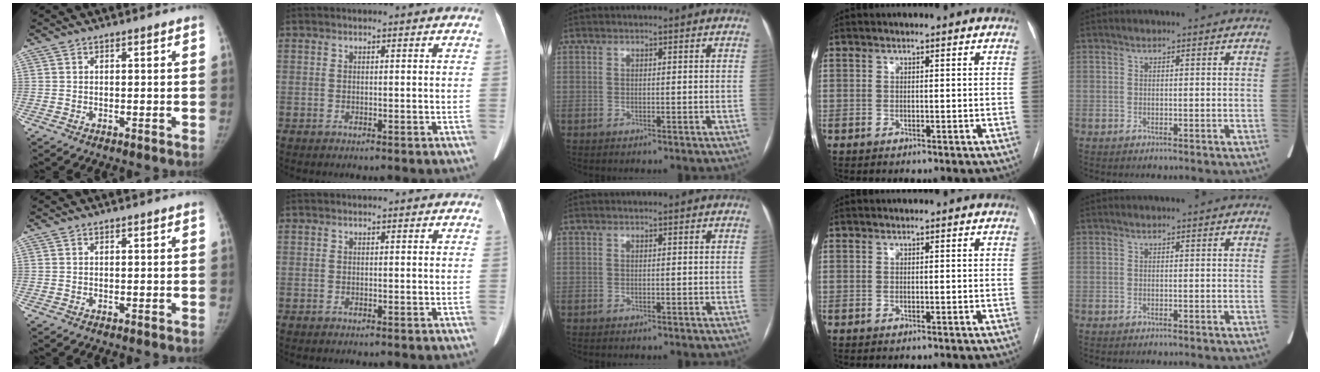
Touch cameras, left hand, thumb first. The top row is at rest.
{}